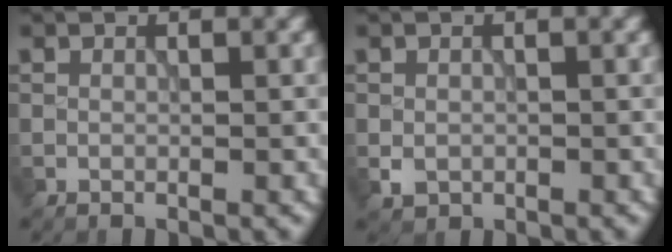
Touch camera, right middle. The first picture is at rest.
{"total": 1.2, "force": [-0.2, 1.1, 0.5], "torque": [-0.009, -0.004, -0.005]}